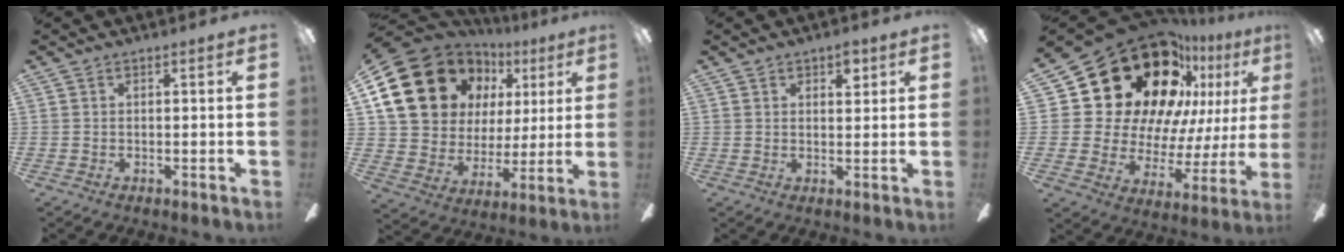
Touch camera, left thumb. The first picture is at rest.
{"total": 20.6, "force": [9.7, 15.6, 9.2], "torque": [-0.184, -0.045, 0.199]}
{"total": 3.7, "force": [2.2, 2.1, 2.2], "torque": [-0.015, -0.007, 0.031]}
{"total": 31.3, "force": [17.2, 19.1, 17.9], "torque": [-0.296, -0.131, 0.349]}